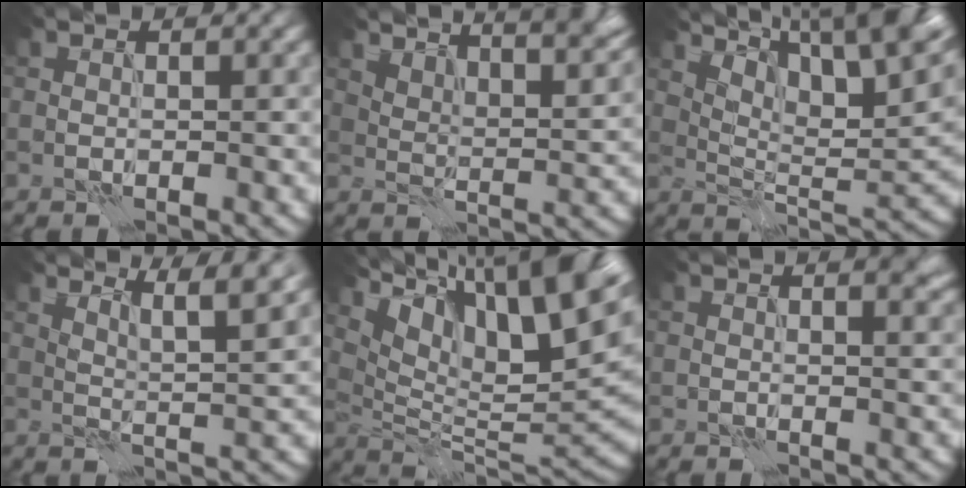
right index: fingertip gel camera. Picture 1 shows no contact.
{"total": 10.4, "force": [7.9, 3.6, 5.8], "torque": [-0.065, 0.023, 0.089]}
{"total": 13.8, "force": [8.2, 4.8, 10.1], "torque": [-0.146, 0.015, 0.107]}
{"total": 6.4, "force": [4.5, 1.4, 4.3], "torque": [-0.060, 0.004, 0.063]}
{"total": 15.9, "force": [8.3, 6.3, 12.0], "torque": [-0.192, 0.026, 0.145]}
{"total": 5.2, "force": [3.0, 2.4, 3.5], "torque": [-0.014, 0.026, 0.019]}